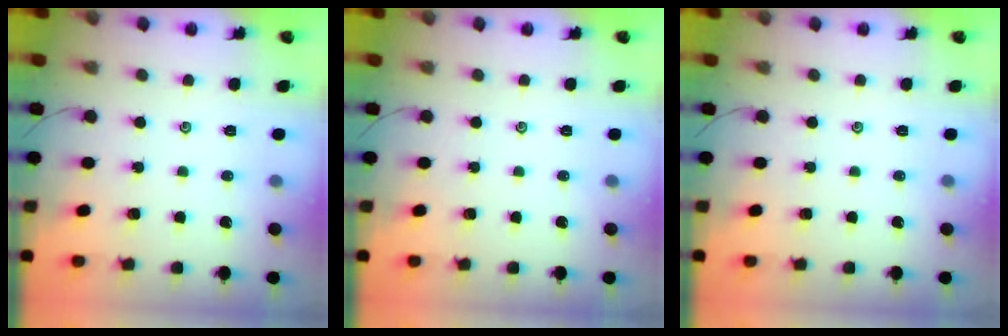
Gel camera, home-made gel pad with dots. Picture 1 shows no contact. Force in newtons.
{"total": 0.0}
{"total": 0.0}